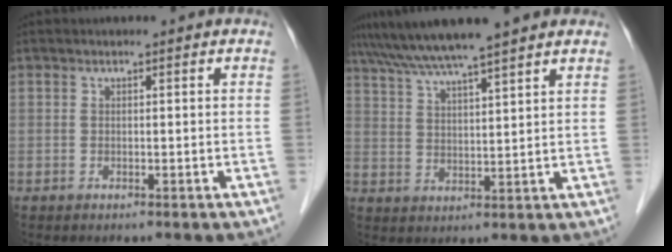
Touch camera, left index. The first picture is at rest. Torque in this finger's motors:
{"motor_torque": [1.07, -1.08, 0.67, 0.21]}